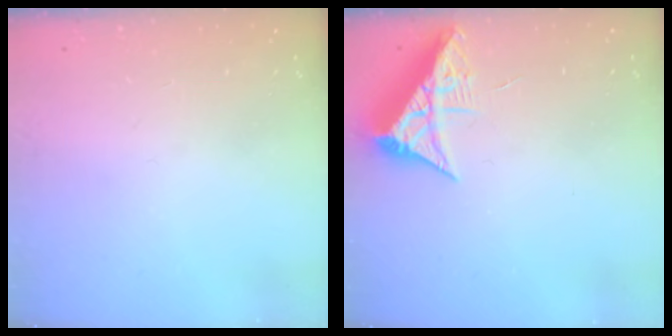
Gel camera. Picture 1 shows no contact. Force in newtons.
{"total": 8.4, "press": 8.4, "slide": 0.5}